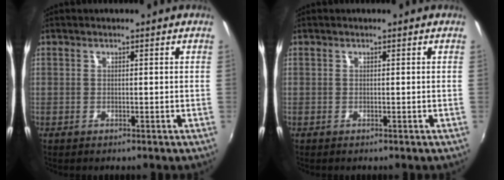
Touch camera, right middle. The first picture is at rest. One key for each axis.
{"total": 0.0}